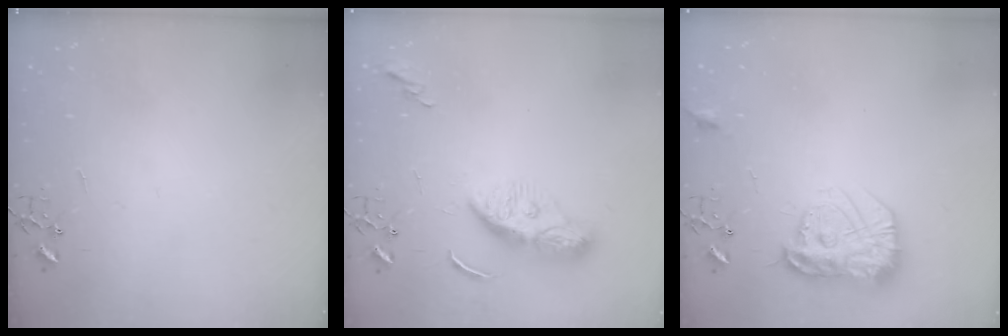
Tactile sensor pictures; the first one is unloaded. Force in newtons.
{"total": 9.9, "press": 9.9, "slide": 1.1}
{"total": 18.4, "press": 18.3, "slide": 1.2}